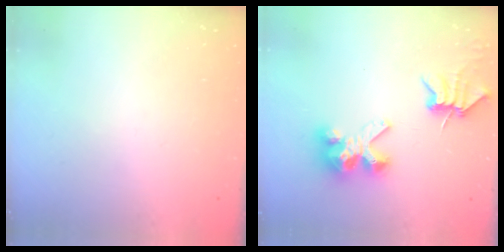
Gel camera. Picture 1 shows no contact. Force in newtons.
{"total": 7.0, "press": 6.9, "slide": 0.6}